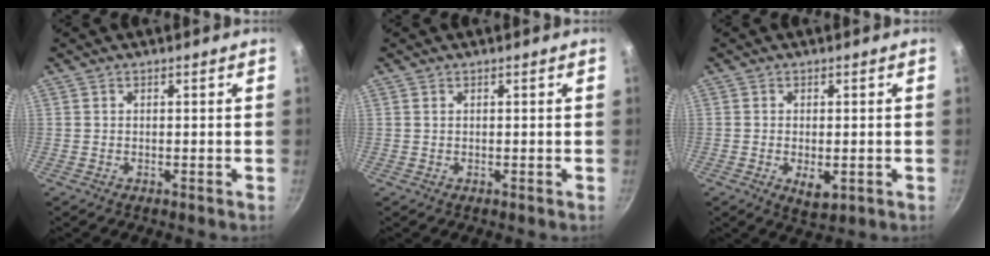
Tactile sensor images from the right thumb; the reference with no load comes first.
{"total": 0.0}
{"total": 4.2, "force": [-0.9, 2.2, 3.4], "torque": [-0.051, -0.009, -0.009]}